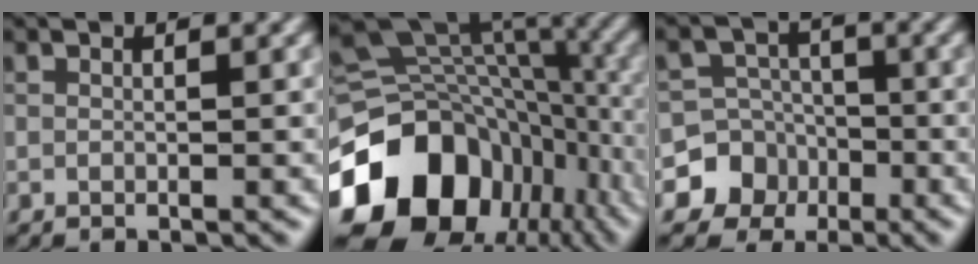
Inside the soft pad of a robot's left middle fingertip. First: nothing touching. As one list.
[{"total": 17.0, "force": [-6.9, 12.6, 9.2], "torque": [-0.203, -0.029, -0.106]}, {"total": 7.1, "force": [-3.1, 6.3, 0.4], "torque": [0.011, -0.008, -0.077]}]